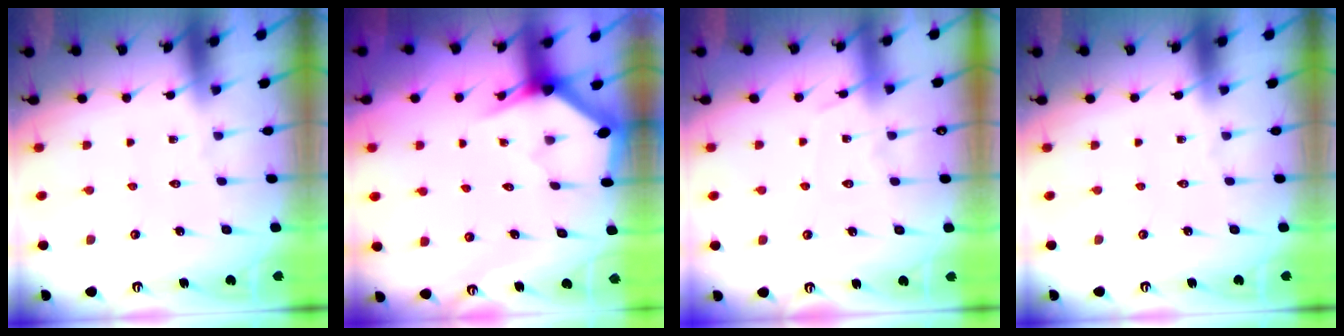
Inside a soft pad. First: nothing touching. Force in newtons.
{"total": 3.1, "press": 3.1, "slide": 0.2}
{"total": 5.5, "press": 5.5, "slide": 0.6}
{"total": 0.0}